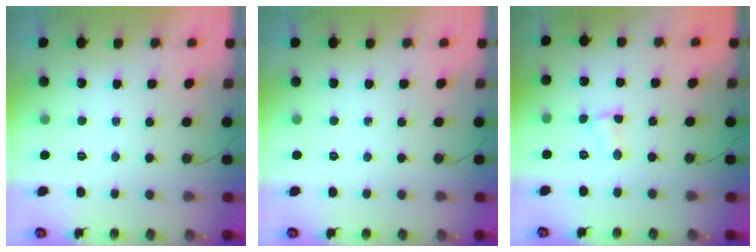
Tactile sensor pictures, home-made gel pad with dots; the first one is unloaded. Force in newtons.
{"total": 0.0}
{"total": 1.5, "press": 1.5, "slide": 0.2}